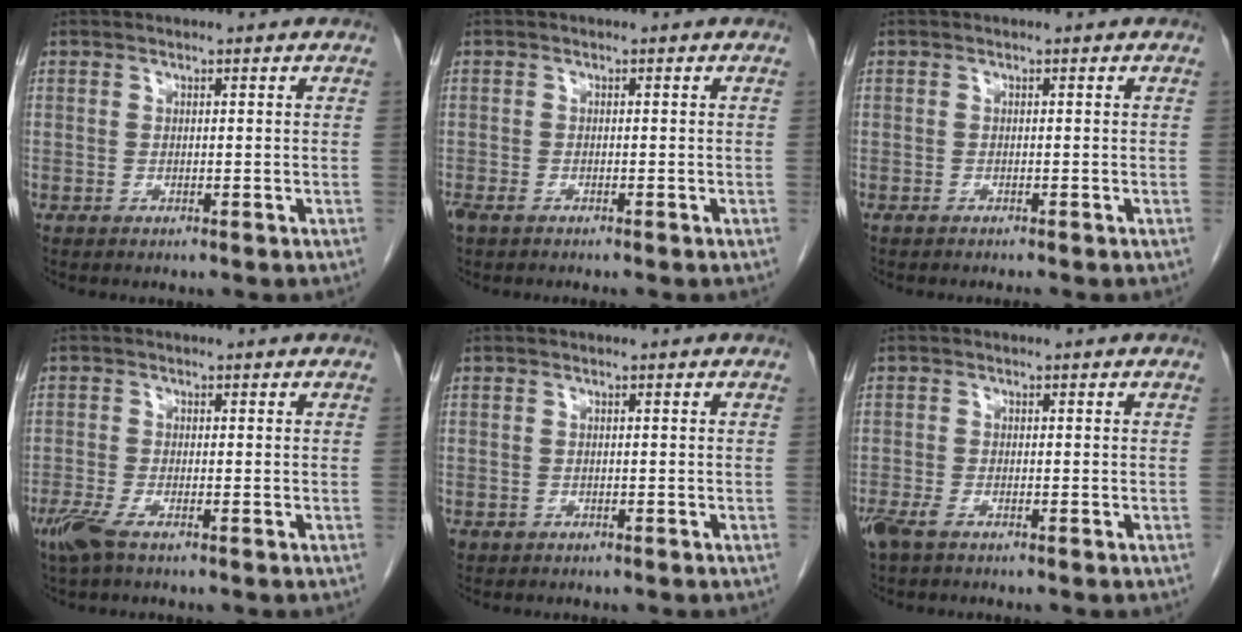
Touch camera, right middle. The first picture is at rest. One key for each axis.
{"total": 2.0, "fx": -1.5, "fy": 0.5, "fz": 1.2, "tx": -0.024, "ty": -0.005, "tz": -0.025}
{"total": 1.1, "fx": -1.0, "fy": -0.1, "fz": 0.5, "tx": -0.008, "ty": 0.000, "tz": -0.014}
{"total": 3.4, "fx": -2.1, "fy": 0.6, "fz": 2.5, "tx": -0.059, "ty": -0.009, "tz": -0.045}
{"total": 0.7, "fx": -0.3, "fy": 0.6, "fz": 0.1, "tx": -0.006, "ty": 0.003, "tz": -0.001}
{"total": 2.7, "fx": -1.8, "fy": 0.8, "fz": 1.8, "tx": -0.043, "ty": -0.006, "tz": -0.035}